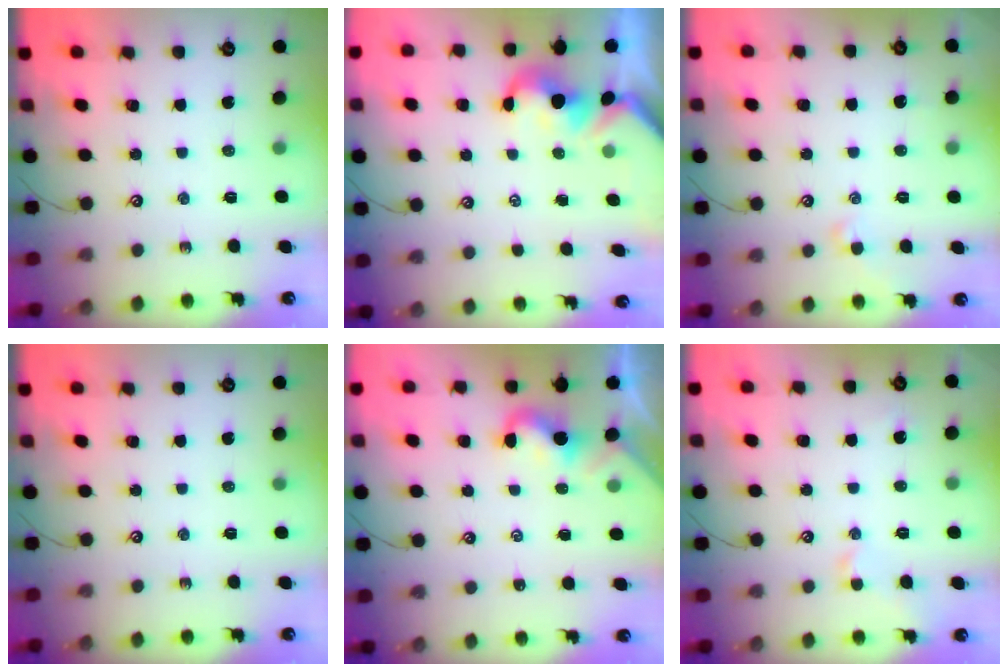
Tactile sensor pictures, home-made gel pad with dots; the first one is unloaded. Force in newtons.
{"total": 0.8, "press": 0.6, "slide": 0.4}
{"total": 0.8, "press": 0.6, "slide": 0.6}
{"total": 0.0}
{"total": 0.5, "press": 0.4, "slide": 0.4}
{"total": 1.5, "press": 1.4, "slide": 0.3}